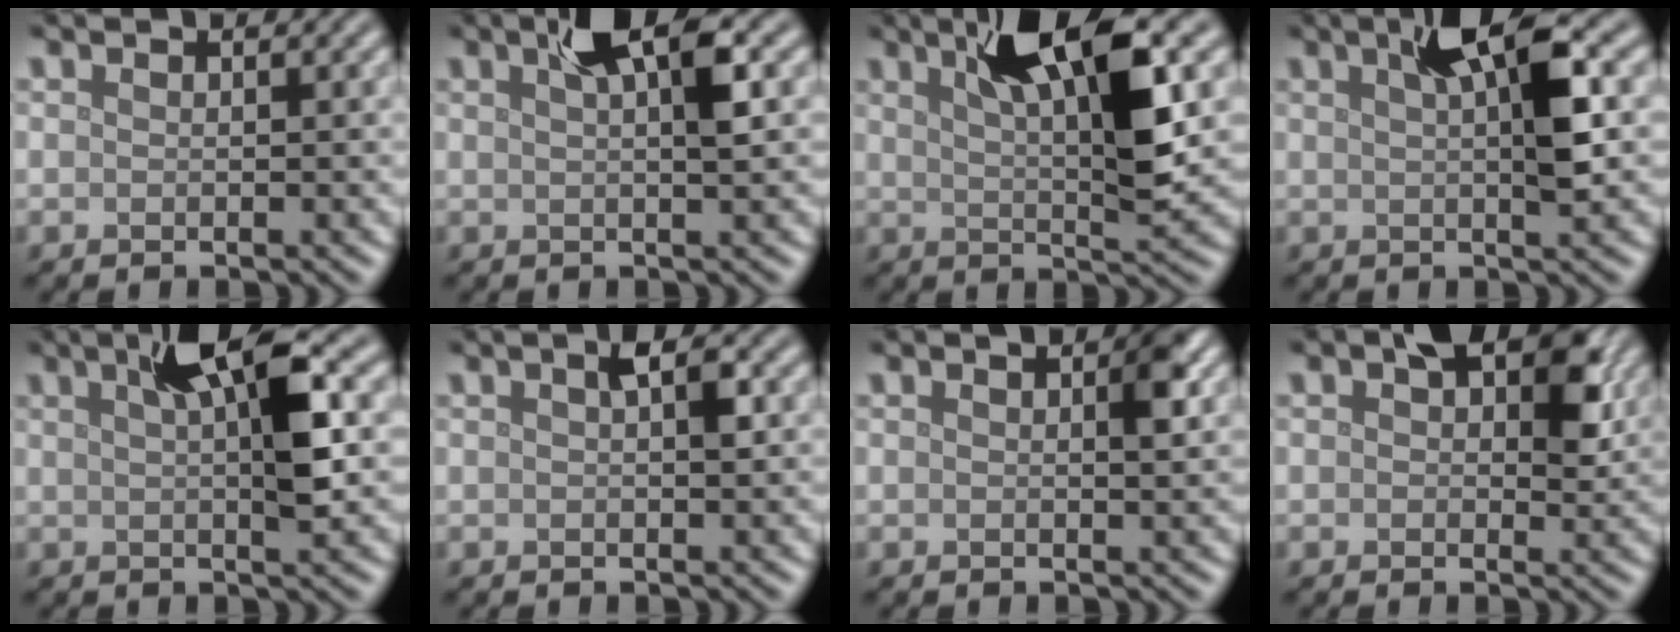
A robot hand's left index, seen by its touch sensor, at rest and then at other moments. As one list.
[{"total": 4.1, "force": [1.8, 0.8, 3.7], "torque": [-0.058, 0.010, 0.027]}, {"total": 8.1, "force": [3.4, 1.9, 7.2], "torque": [-0.113, 0.008, 0.054]}, {"total": 5.6, "force": [1.8, 1.1, 5.2], "torque": [-0.083, 0.011, 0.026]}, {"total": 6.1, "force": [1.8, 1.2, 5.7], "torque": [-0.091, 0.013, 0.027]}, {"total": 1.9, "force": [0.5, 0.5, 1.7], "torque": [-0.028, 0.005, 0.008]}, {"total": 1.9, "force": [0.6, 0.5, 1.8], "torque": [-0.022, 0.001, 0.008]}, {"total": 4.8, "force": [1.5, 2.7, 3.7], "torque": [-0.038, 0.001, 0.016]}]